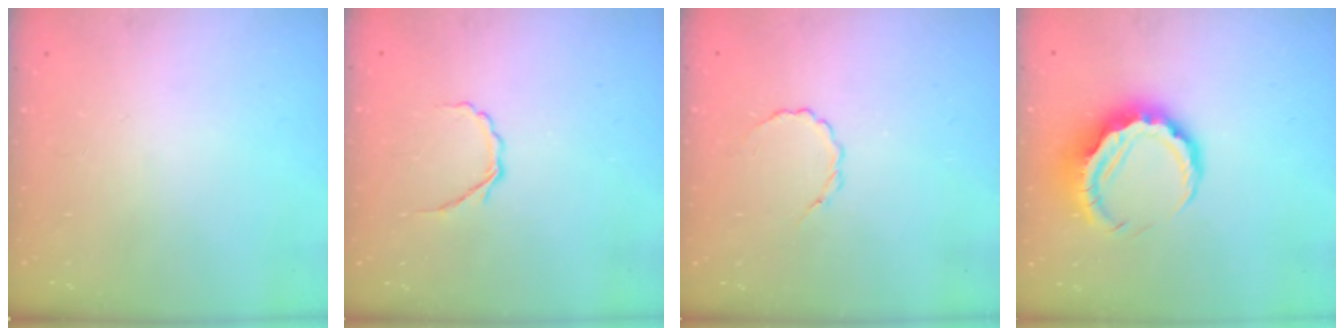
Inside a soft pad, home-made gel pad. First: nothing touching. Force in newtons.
{"total": 3.1, "press": 3.0, "slide": 1.0}
{"total": 3.0, "press": 2.8, "slide": 1.0}
{"total": 9.7, "press": 9.5, "slide": 1.8}